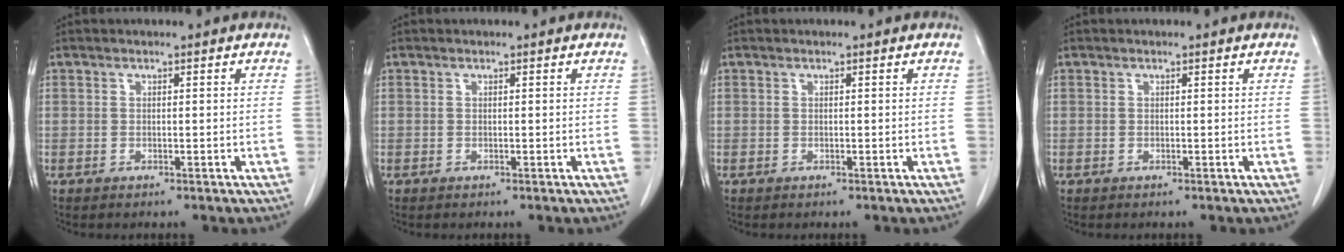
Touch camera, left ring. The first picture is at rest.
{"total": 0.0}
{"total": 0.0}
{"total": 0.0}